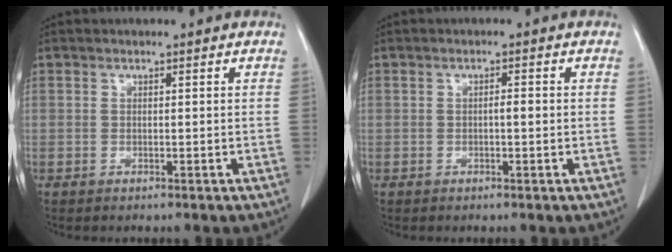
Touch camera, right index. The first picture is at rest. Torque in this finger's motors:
{"motor_torque": [0.36, -0.30, 0.19, 0.03]}